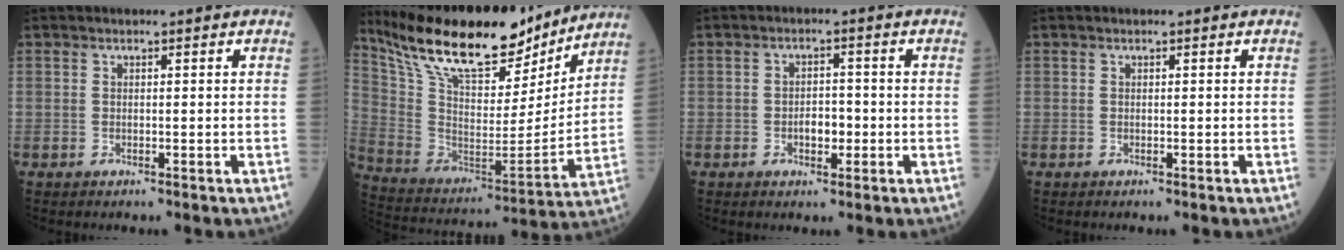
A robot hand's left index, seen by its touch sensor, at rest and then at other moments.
{"total": 22.9, "force": [19.2, 6.2, 10.9], "torque": [-0.199, -0.008, 0.323]}
{"total": 2.9, "force": [-1.0, 1.6, 2.3], "torque": [-0.030, 0.003, -0.014]}
{"total": 0.0}